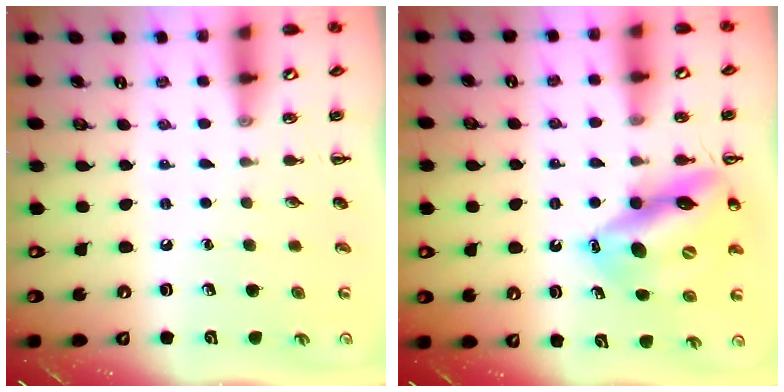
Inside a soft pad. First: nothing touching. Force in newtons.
{"total": 15.8, "press": 15.1, "slide": 4.5}